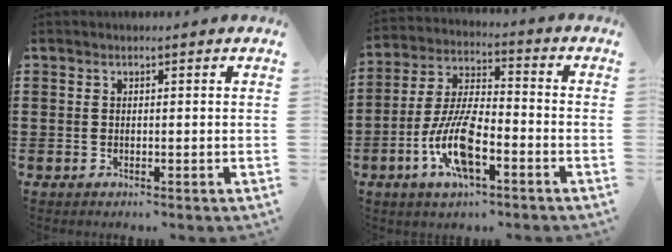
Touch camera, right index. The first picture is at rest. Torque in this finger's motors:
{"motor_torque": [2.14, 0.00, 1.05, 0.21]}